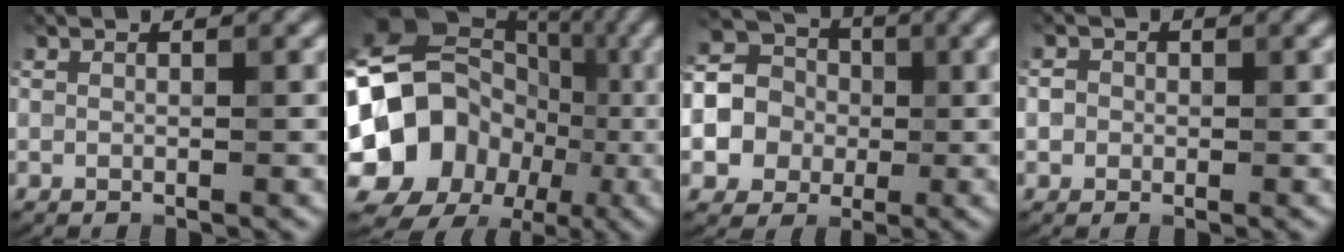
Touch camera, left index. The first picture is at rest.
{"total": 17.4, "force": [-3.4, 15.0, 8.2], "torque": [-0.152, 0.017, -0.082]}
{"total": 11.8, "force": [0.1, 10.9, 4.4], "torque": [-0.121, 0.021, -0.038]}
{"total": 1.5, "force": [0.1, 1.4, 0.6], "torque": [0.002, 0.005, -0.004]}